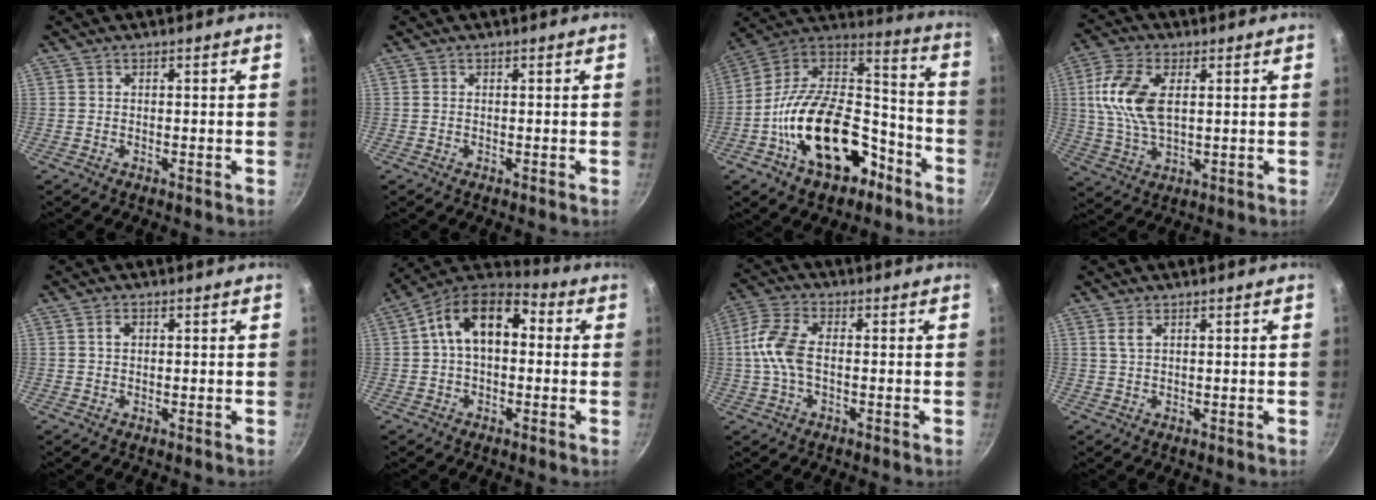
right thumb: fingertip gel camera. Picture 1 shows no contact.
{"total": 0.0}
{"total": 25.6, "force": [-10.4, 15.3, 17.7], "torque": [-0.262, 0.084, -0.164]}
{"total": 11.8, "force": [2.3, 6.4, 9.7], "torque": [-0.192, 0.002, 0.042]}
{"total": 1.6, "force": [0.5, 1.1, 1.0], "torque": [-0.014, 0.005, 0.007]}
{"total": 14.2, "force": [2.0, 9.0, 10.9], "torque": [-0.151, 0.036, 0.011]}
{"total": 8.6, "force": [-0.4, 4.7, 7.2], "torque": [-0.154, 0.021, -0.020]}
{"total": 1.3, "force": [0.6, 0.5, 1.1], "torque": [-0.023, 0.000, 0.014]}